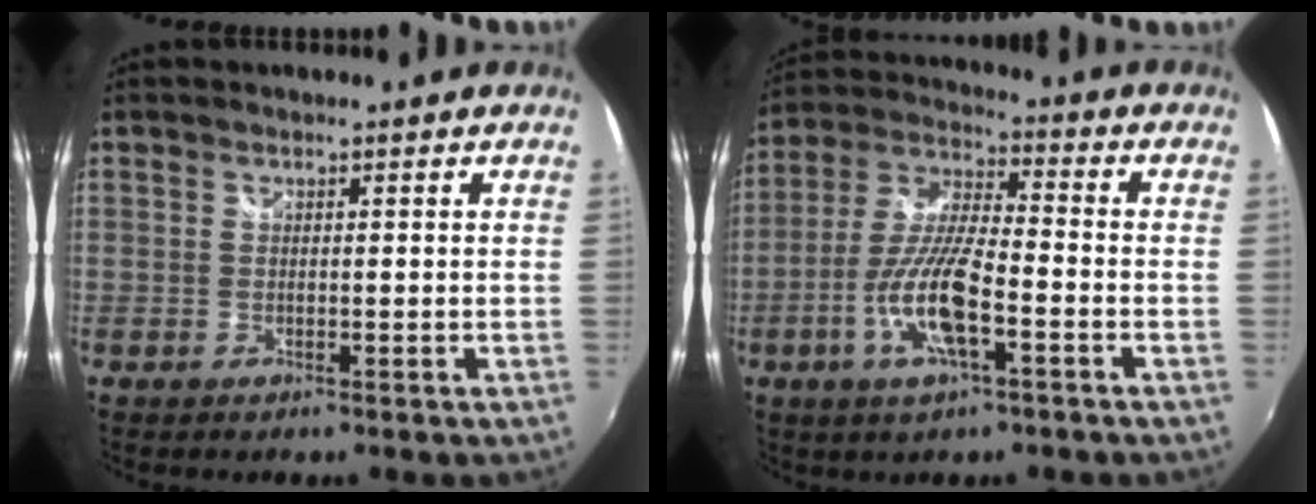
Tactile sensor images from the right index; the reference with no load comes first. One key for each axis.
{"total": 11.2, "fx": -4.5, "fy": 2.7, "fz": 9.9, "tx": -0.210, "ty": -0.003, "tz": -0.087}